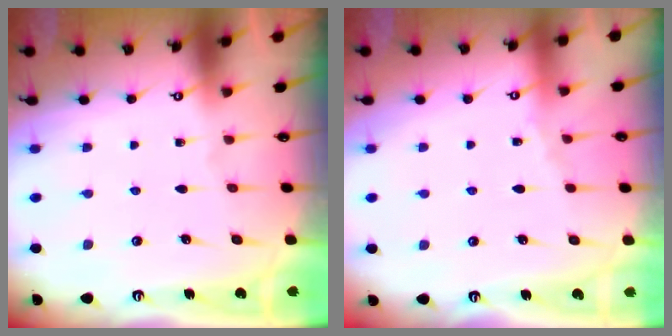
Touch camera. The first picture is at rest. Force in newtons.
{"total": 1.8, "press": 1.8, "slide": 0.4}